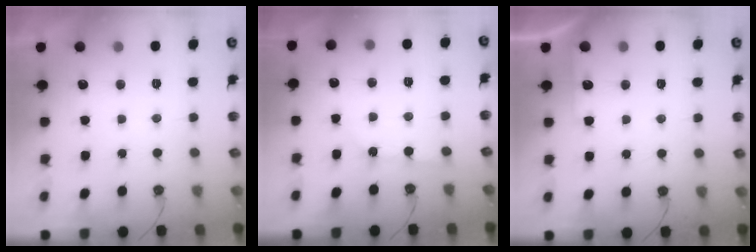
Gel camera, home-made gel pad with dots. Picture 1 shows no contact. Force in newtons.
{"total": 2.2, "press": 2.2, "slide": 0.4}
{"total": 4.1, "press": 4.1, "slide": 0.5}